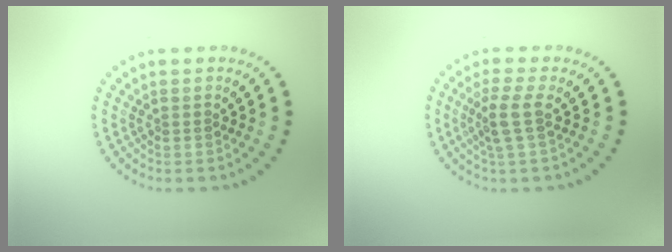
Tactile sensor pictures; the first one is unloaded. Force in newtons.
{"total": 2.5, "press": 1.9, "slide": 1.6}